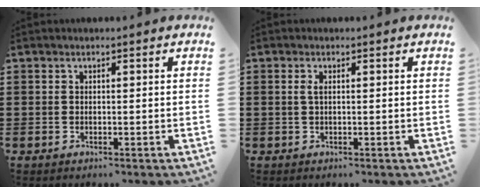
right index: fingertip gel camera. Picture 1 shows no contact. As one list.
[{"total": 1.2, "force": [0.2, 0.4, 1.1], "torque": [-0.023, 0.004, 0.002]}]